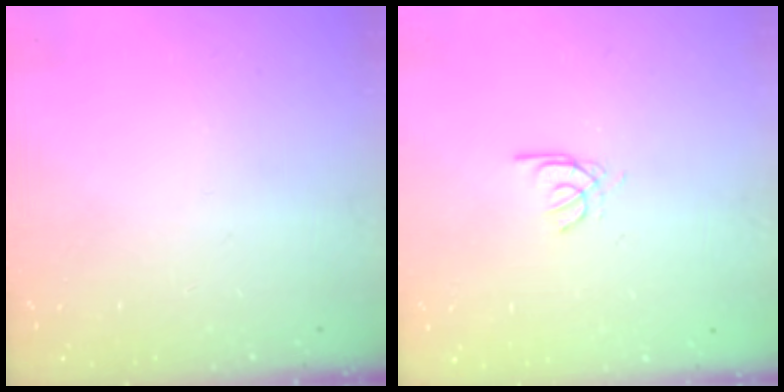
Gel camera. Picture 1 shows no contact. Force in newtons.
{"total": 2.6, "press": 2.6, "slide": 0.3}